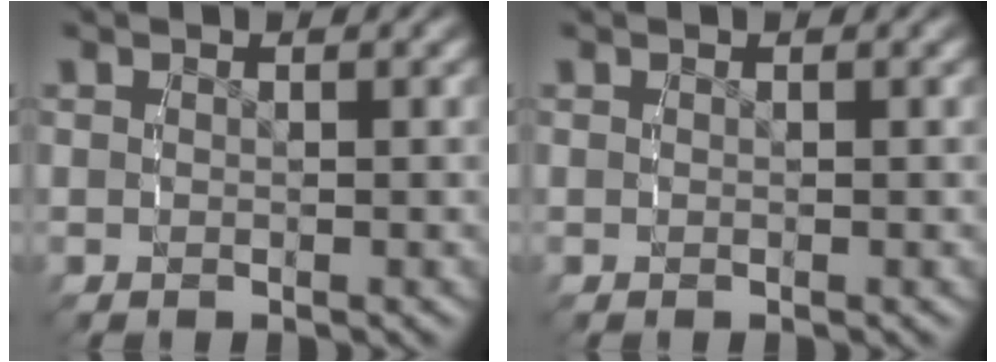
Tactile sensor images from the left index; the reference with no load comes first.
{"total": 0.0}